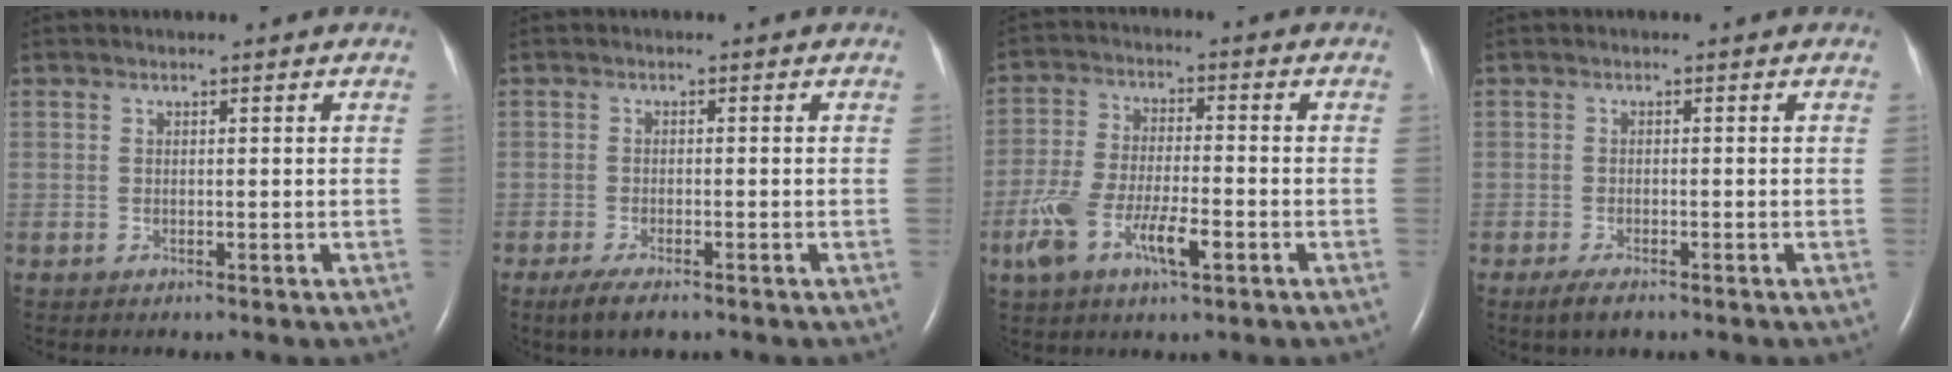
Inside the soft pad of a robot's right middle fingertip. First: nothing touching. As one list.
[{"total": 4.0, "force": [-2.8, 1.0, 2.8], "torque": [-0.055, -0.008, -0.044]}, {"total": 9.5, "force": [-4.0, 2.8, 8.1], "torque": [-0.171, -0.001, -0.071]}, {"total": 2.7, "force": [-1.9, 0.7, 1.9], "torque": [-0.042, -0.006, -0.032]}]